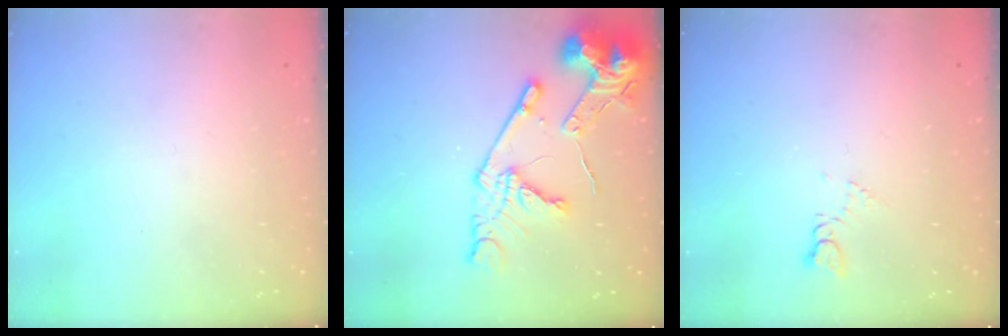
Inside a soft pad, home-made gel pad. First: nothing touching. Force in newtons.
{"total": 17.1, "press": 17.0, "slide": 1.9}
{"total": 2.6, "press": 2.6, "slide": 0.4}